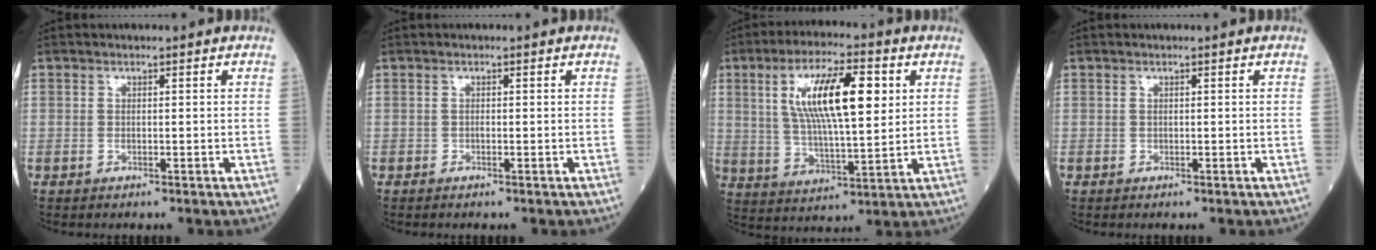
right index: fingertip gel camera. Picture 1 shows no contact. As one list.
[{"total": 0.0}, {"total": 14.4, "force": [4.1, 3.4, 13.4], "torque": [-0.251, 0.013, 0.074]}, {"total": 0.0}]